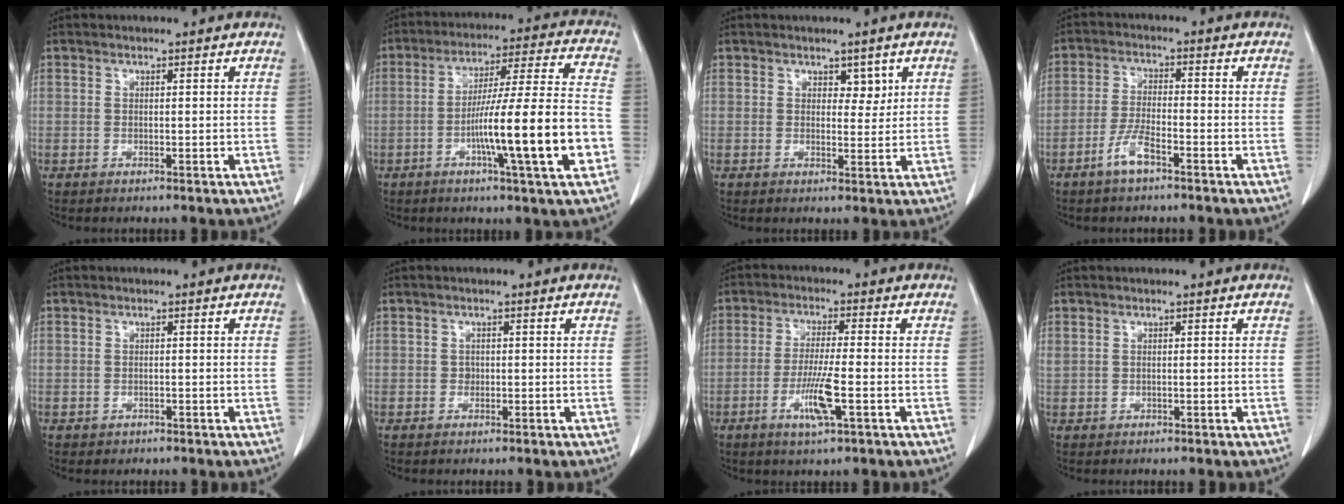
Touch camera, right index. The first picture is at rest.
{"total": 16.7, "force": [-5.0, -0.2, 16.0], "torque": [-0.262, 0.001, -0.081]}
{"total": 2.5, "force": [1.4, 1.5, 1.5], "torque": [-0.013, -0.005, 0.020]}
{"total": 4.5, "force": [-2.9, 0.8, 3.4], "torque": [-0.072, -0.001, -0.055]}
{"total": 0.6, "force": [-0.2, 0.5, 0.0], "torque": [-0.004, 0.003, 0.001]}
{"total": 0.7, "force": [-0.1, 0.6, 0.2], "torque": [0.002, 0.005, -0.002]}
{"total": 6.8, "force": [-2.5, 0.1, 6.3], "torque": [-0.122, -0.012, -0.047]}
{"total": 0.8, "force": [0.2, 0.5, 0.5], "torque": [-0.019, 0.012, 0.012]}